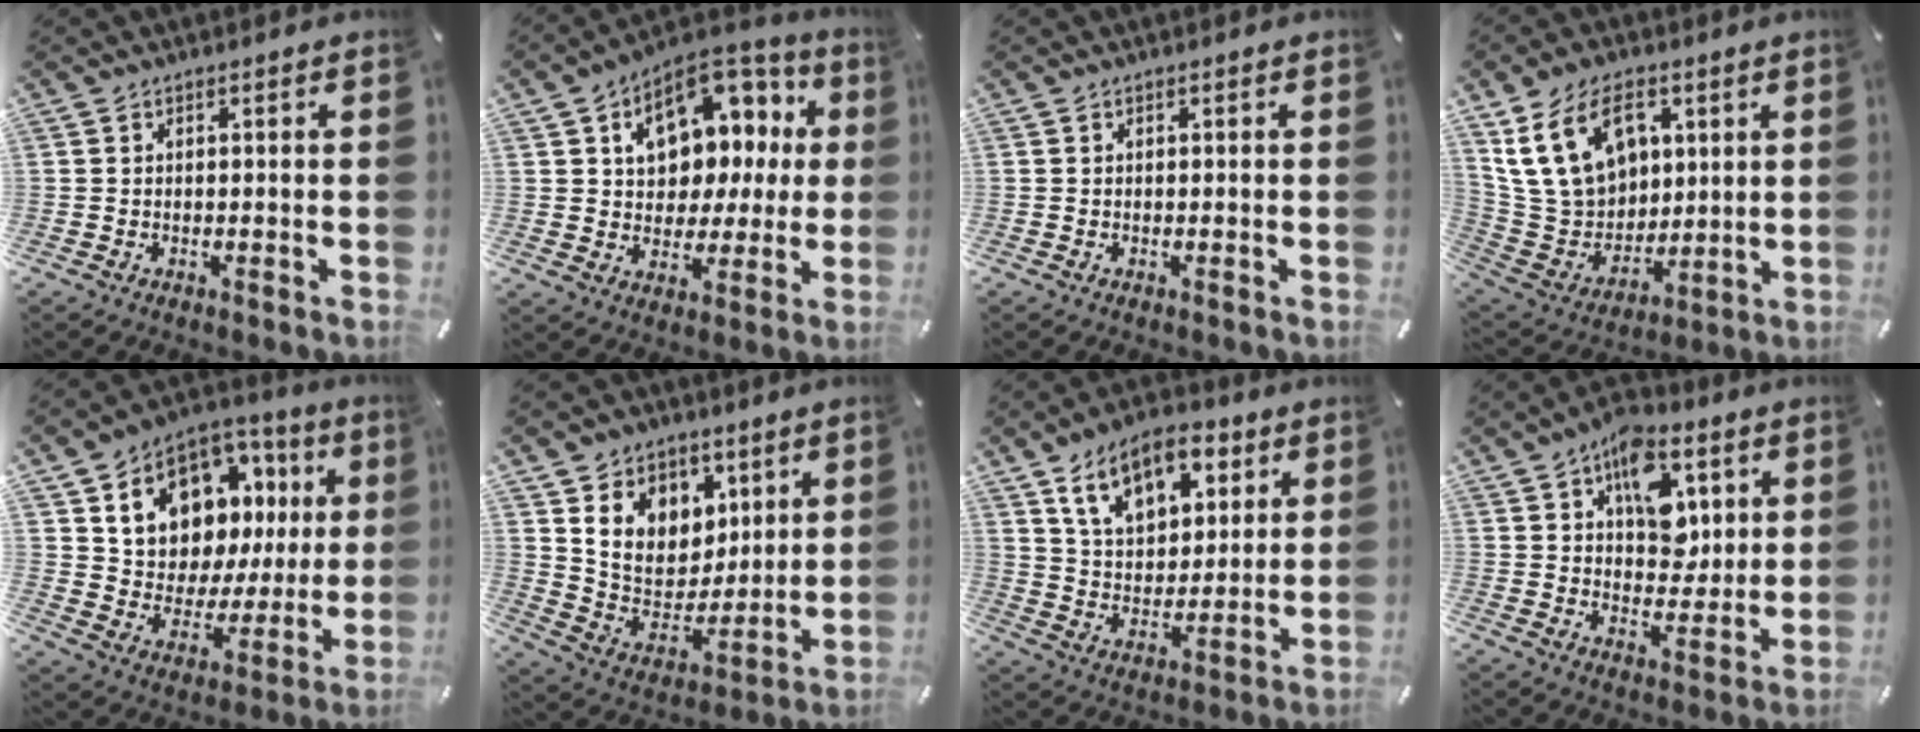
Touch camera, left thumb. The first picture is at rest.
{"total": 12.6, "force": [5.0, 9.5, 6.8], "torque": [-0.103, -0.033, 0.092]}
{"total": 0.0}
{"total": 17.1, "force": [7.7, 12.3, 9.1], "torque": [-0.182, -0.016, 0.149]}
{"total": 13.6, "force": [7.5, 10.0, 5.6], "torque": [-0.103, -0.059, 0.138]}
{"total": 11.7, "force": [5.1, 10.1, 2.9], "torque": [-0.060, -0.040, 0.105]}
{"total": 14.0, "force": [8.3, 8.9, 7.0], "torque": [-0.120, -0.031, 0.152]}
{"total": 13.3, "force": [5.3, 9.1, 8.0], "torque": [-0.109, -0.015, 0.095]}